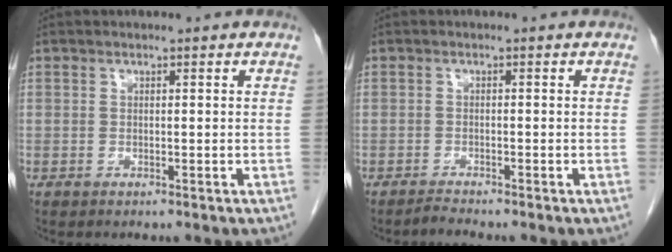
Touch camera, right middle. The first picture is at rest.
{"total": 1.3, "force": [-1.2, -0.4, 0.1], "torque": [-0.009, -0.007, -0.023]}